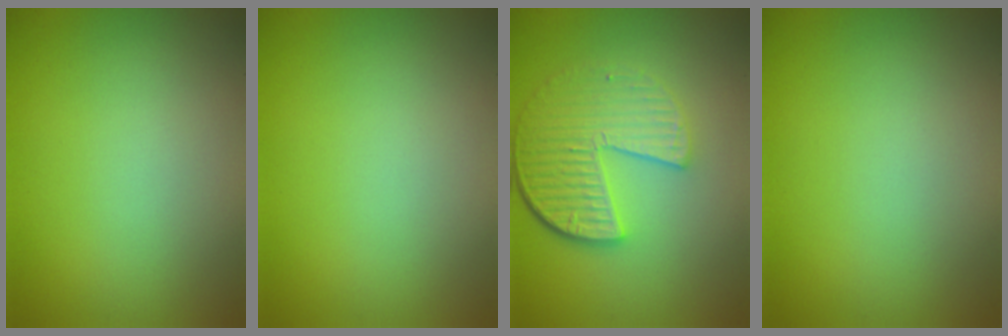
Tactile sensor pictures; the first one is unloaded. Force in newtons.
{"total": 0.0}
{"total": 6.1, "press": 4.3, "slide": 4.3}
{"total": 0.0}